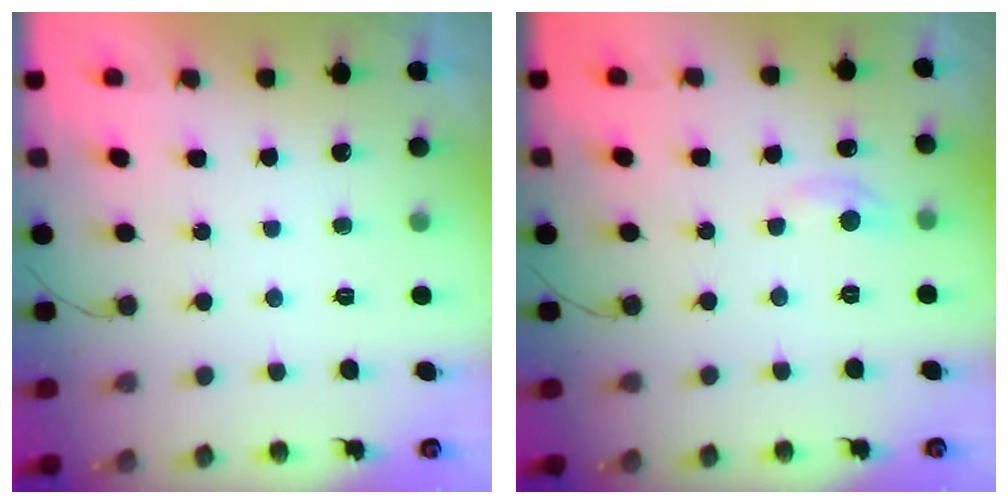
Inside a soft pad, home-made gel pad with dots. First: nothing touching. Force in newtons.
{"total": 4.7, "press": 4.6, "slide": 0.8}